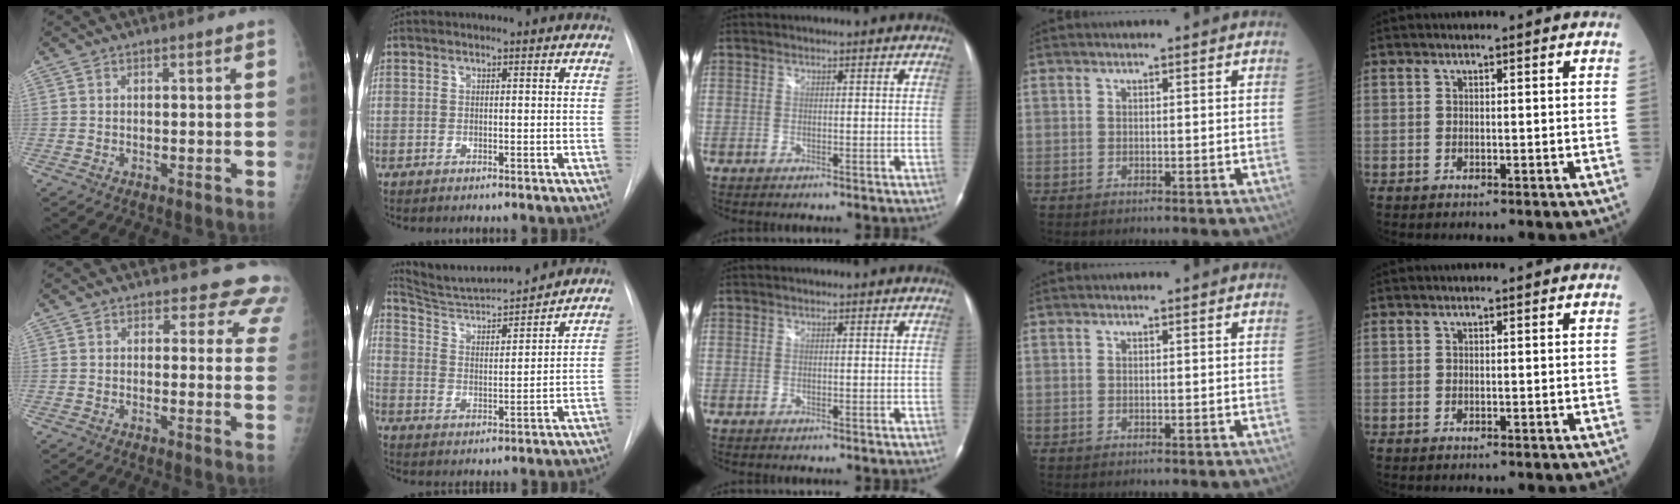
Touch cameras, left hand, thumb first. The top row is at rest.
{"thumb": {"total": 9.8, "force": [8.5, 4.7, 1.6], "torque": [0.037, -0.040, 0.061]}, "index": {"total": 13.7, "force": [13.1, 0.5, 4.0], "torque": [-0.072, 0.000, 0.213]}}